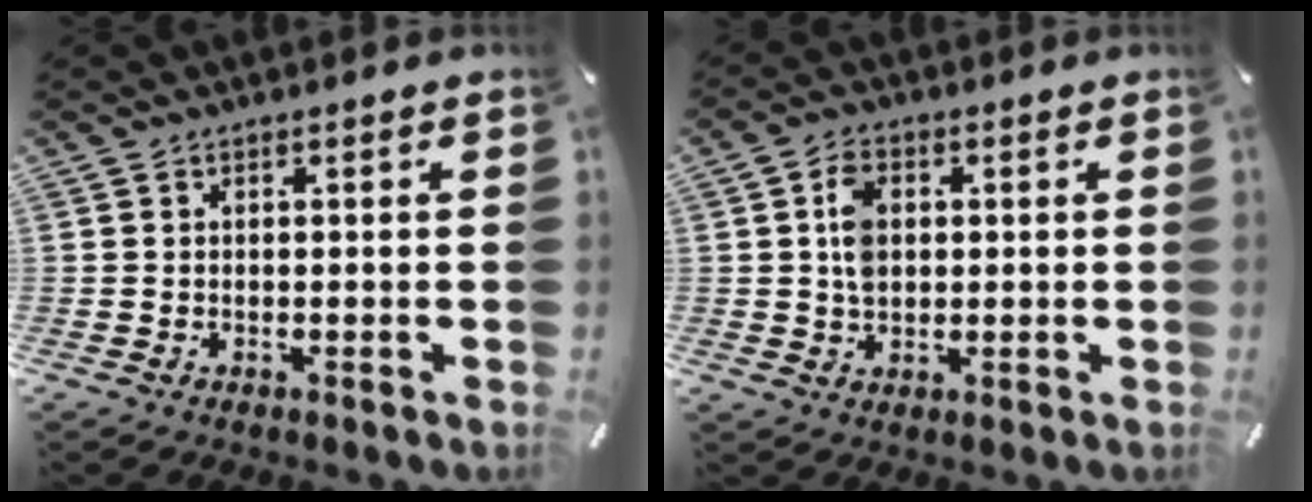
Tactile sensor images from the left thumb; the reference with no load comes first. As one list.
[{"total": 5.9, "force": [0.9, 4.3, 3.9], "torque": [-0.072, 0.002, 0.010]}]